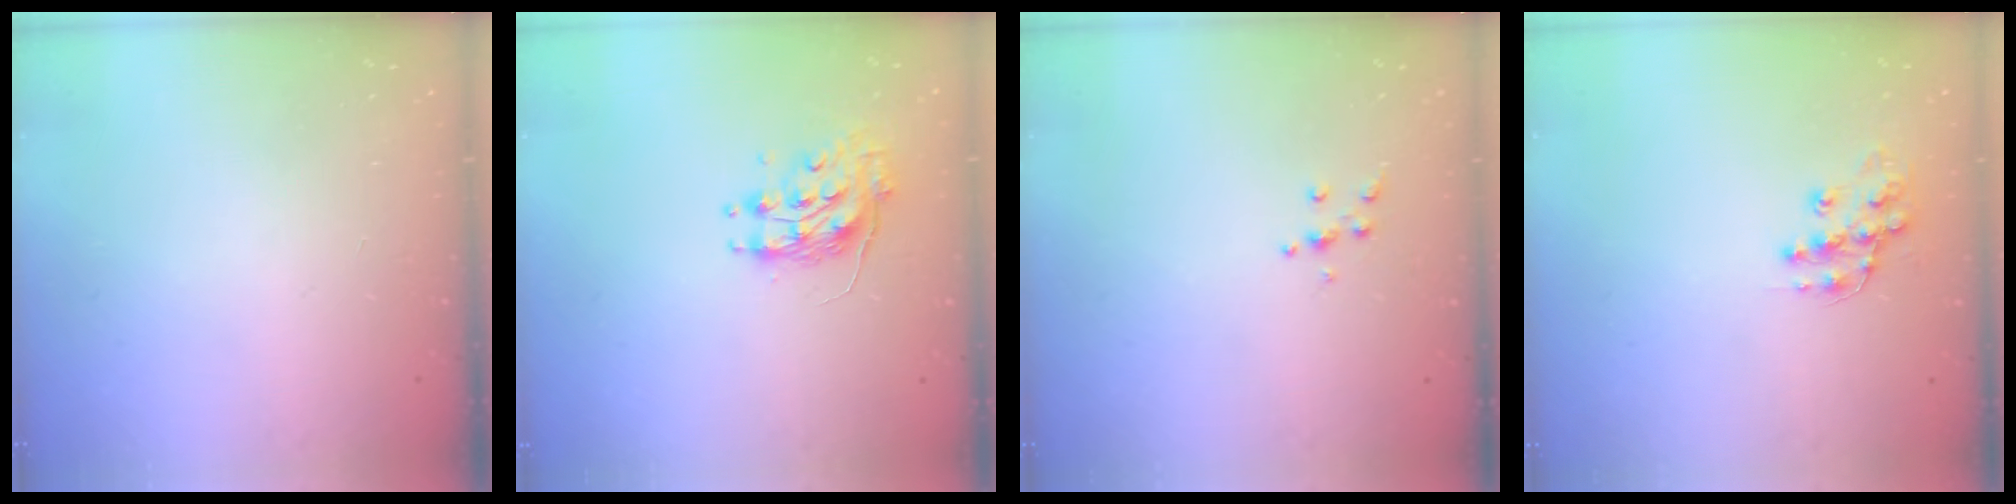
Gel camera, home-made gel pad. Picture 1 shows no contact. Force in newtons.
{"total": 8.8, "press": 8.8, "slide": 0.0}
{"total": 4.5, "press": 4.5, "slide": 0.5}
{"total": 10.7, "press": 10.7, "slide": 0.6}